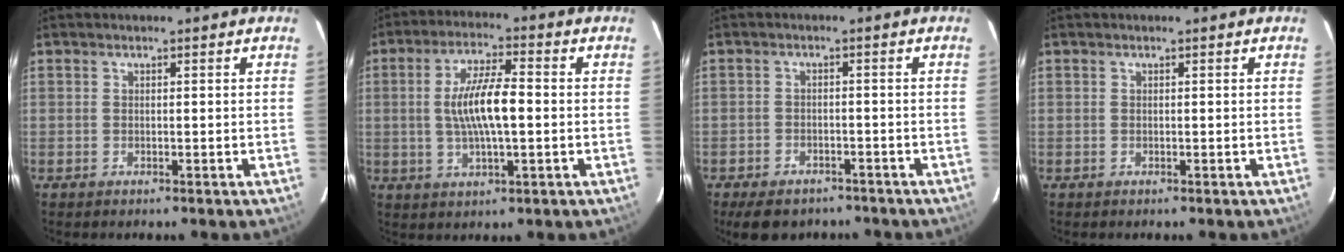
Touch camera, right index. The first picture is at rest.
{"total": 9.7, "force": [-0.2, 2.4, 9.4], "torque": [-0.177, 0.004, -0.001]}
{"total": 8.7, "force": [-6.7, 4.4, 3.3], "torque": [-0.080, -0.005, -0.093]}
{"total": 0.0}